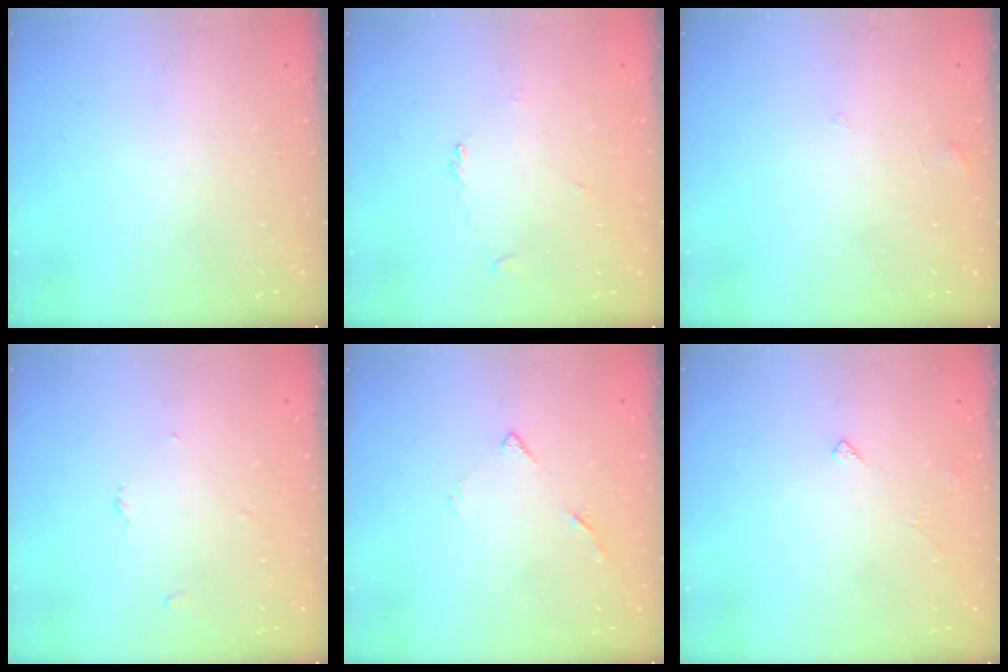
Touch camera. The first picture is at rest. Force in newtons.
{"total": 1.2, "press": 1.1, "slide": 0.4}
{"total": 2.9, "press": 2.9, "slide": 0.2}
{"total": 2.7, "press": 2.7, "slide": 0.3}
{"total": 5.0, "press": 5.0, "slide": 0.6}
{"total": 3.2, "press": 3.1, "slide": 0.5}